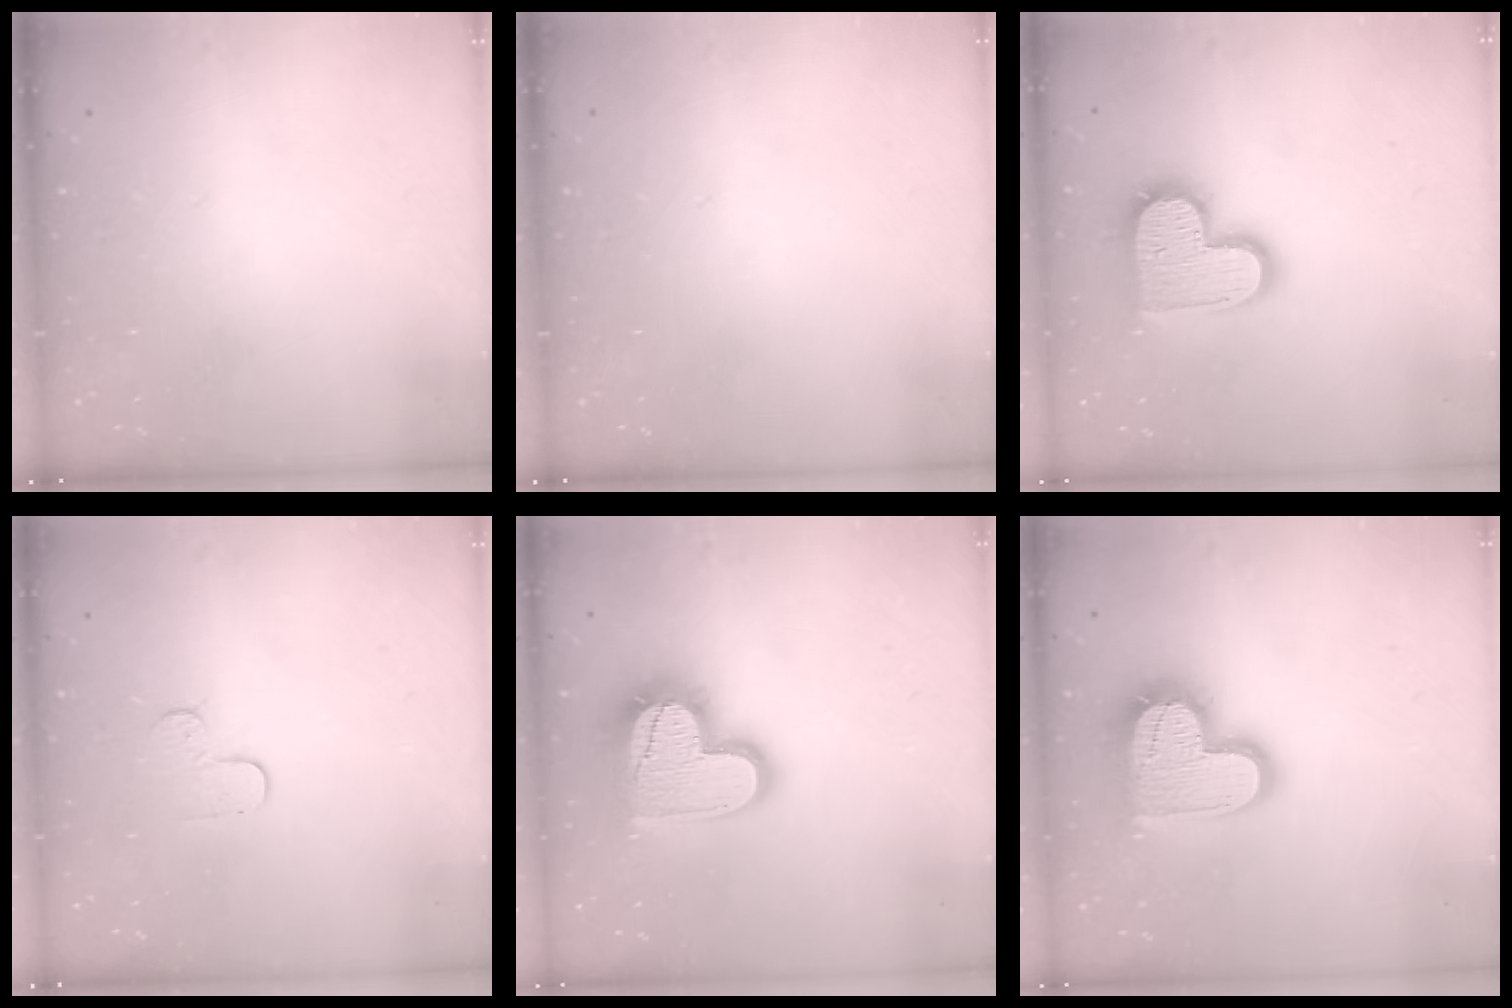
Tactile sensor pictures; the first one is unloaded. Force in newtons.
{"total": 0.0}
{"total": 16.0, "press": 16.0, "slide": 1.1}
{"total": 4.7, "press": 4.6, "slide": 0.5}
{"total": 19.2, "press": 19.1, "slide": 1.6}
{"total": 18.1, "press": 18.0, "slide": 1.1}